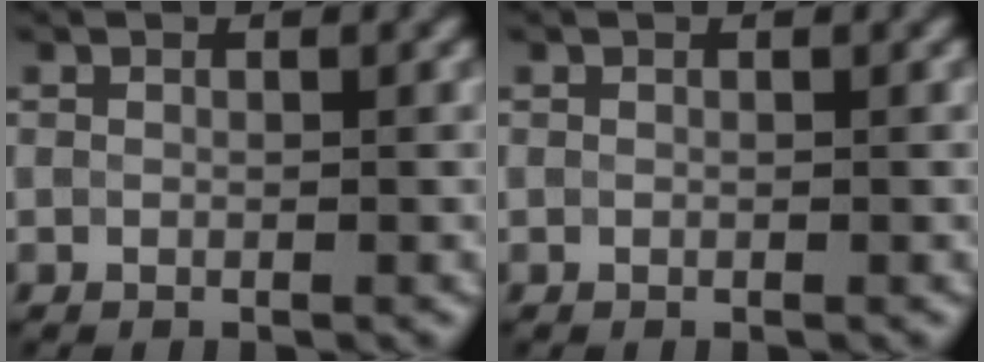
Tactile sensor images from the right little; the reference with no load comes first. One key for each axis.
{"total": 0.0}